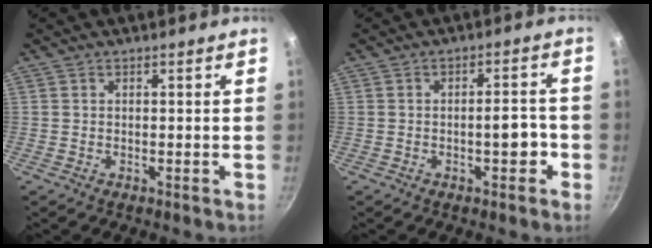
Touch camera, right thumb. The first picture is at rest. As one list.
[{"total": 4.8, "force": [-1.7, 1.9, 4.0], "torque": [-0.036, 0.021, -0.025]}]